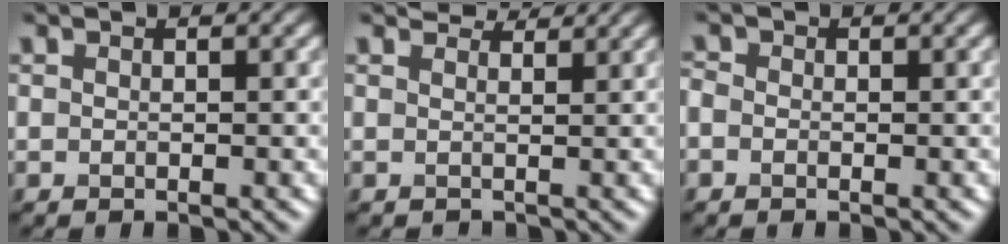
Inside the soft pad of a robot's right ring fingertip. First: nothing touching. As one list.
[{"total": 3.3, "force": [3.2, 0.7, 0.6], "torque": [-0.021, 0.005, 0.040]}, {"total": 0.8, "force": [-0.2, 0.6, 0.4], "torque": [-0.007, -0.001, -0.011]}]